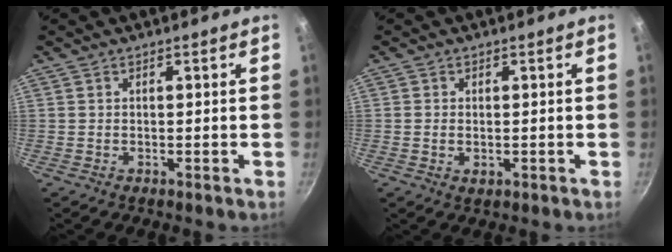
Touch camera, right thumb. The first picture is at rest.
{"total": 1.9, "force": [-0.3, 1.3, 1.4], "torque": [-0.022, -0.003, -0.004]}